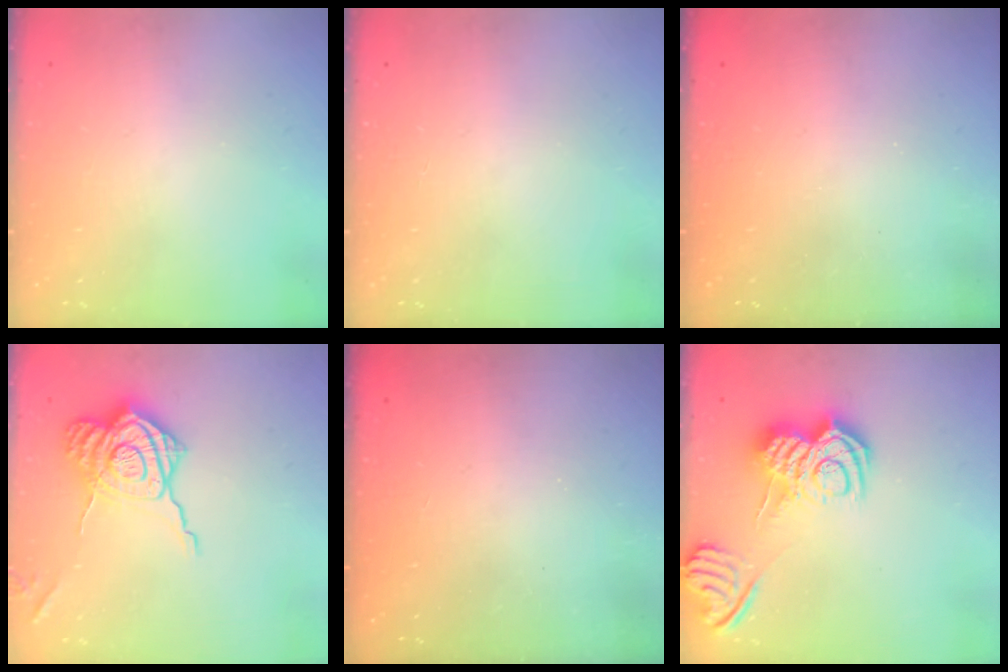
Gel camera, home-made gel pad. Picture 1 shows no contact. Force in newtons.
{"total": 0.0}
{"total": 2.6, "press": 2.5, "slide": 0.9}
{"total": 16.6, "press": 16.5, "slide": 1.4}
{"total": 2.5, "press": 2.4, "slide": 0.8}
{"total": 11.4, "press": 11.4, "slide": 0.6}